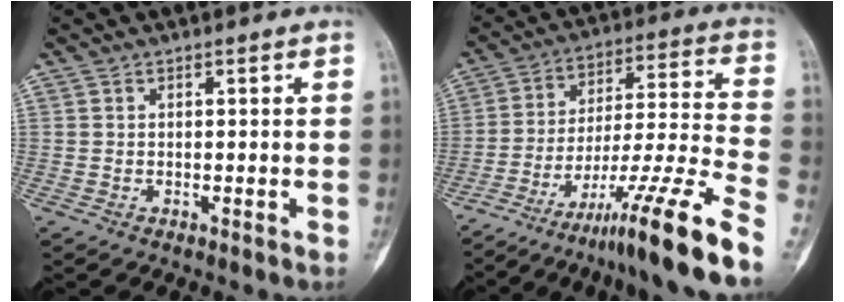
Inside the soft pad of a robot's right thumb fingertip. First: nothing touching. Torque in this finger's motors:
{"motor_torque": [0.49, 0.19, 1.28, -0.90, 0.31]}